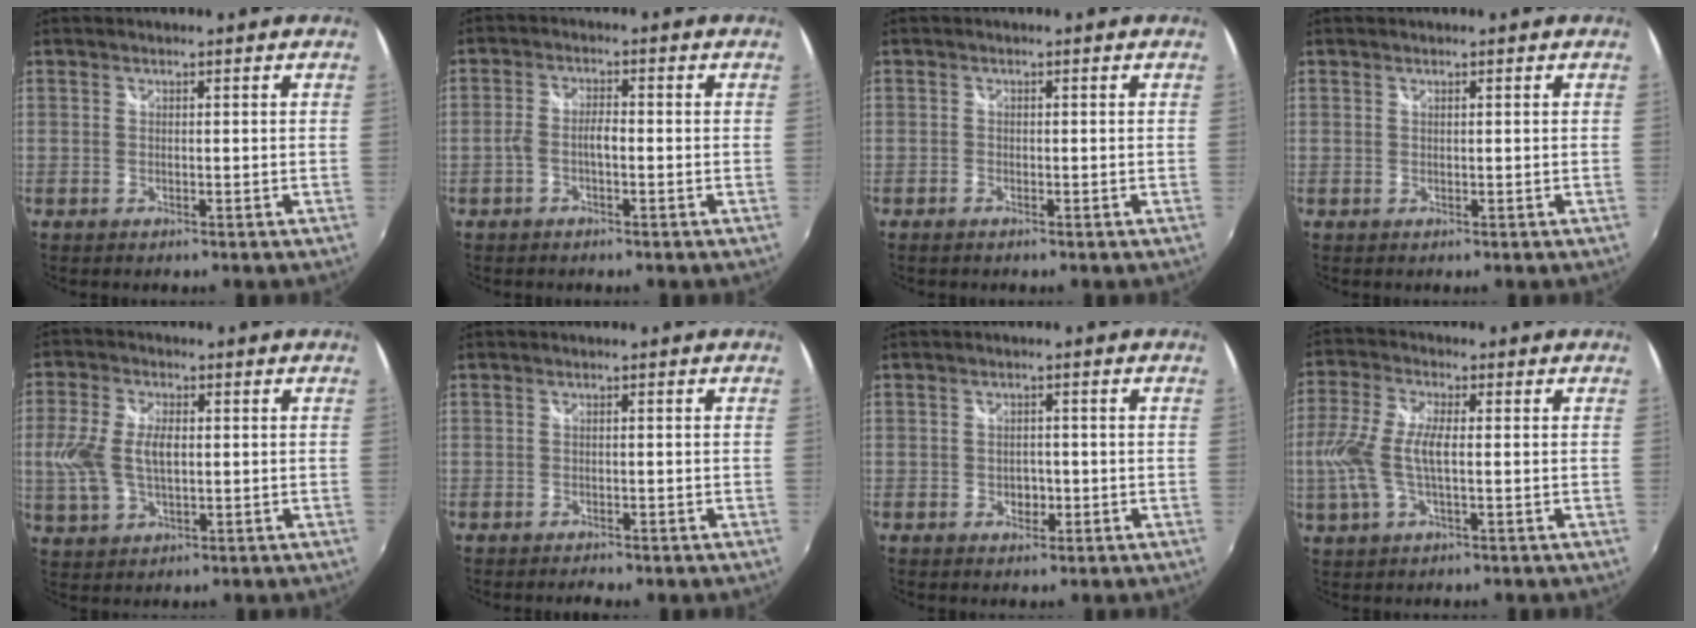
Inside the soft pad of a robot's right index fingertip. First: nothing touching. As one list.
[{"total": 3.1, "force": [-1.3, 1.0, 2.7], "torque": [-0.061, 0.008, -0.026]}, {"total": 0.8, "force": [-0.7, 0.3, 0.3], "torque": [-0.008, -0.002, -0.014]}, {"total": 0.0}, {"total": 9.2, "force": [0.1, 5.1, 7.6], "torque": [-0.164, 0.003, 0.001]}, {"total": 2.0, "force": [-1.8, 0.6, 0.8], "torque": [-0.022, -0.009, -0.026]}, {"total": 2.5, "force": [-0.7, 2.1, 1.1], "torque": [-0.016, 0.000, -0.009]}, {"total": 9.8, "force": [-0.8, 3.3, 9.2], "torque": [-0.203, 0.001, -0.016]}]